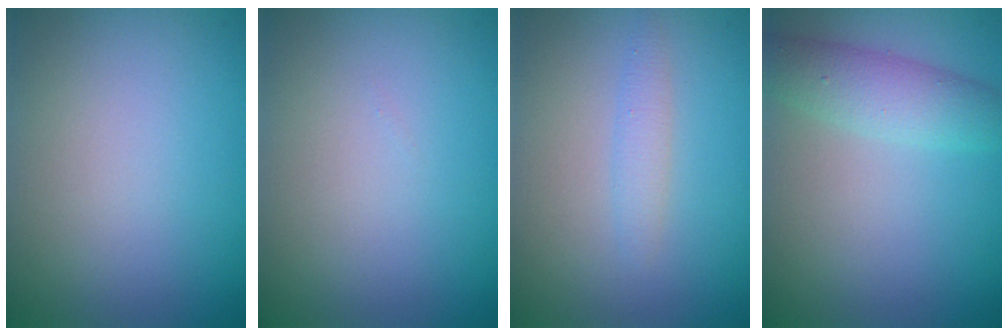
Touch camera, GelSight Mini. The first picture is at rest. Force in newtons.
{"total": 0.0}
{"total": 1.3, "press": 1.3, "slide": 0.0}
{"total": 3.4, "press": 3.4, "slide": 0.1}